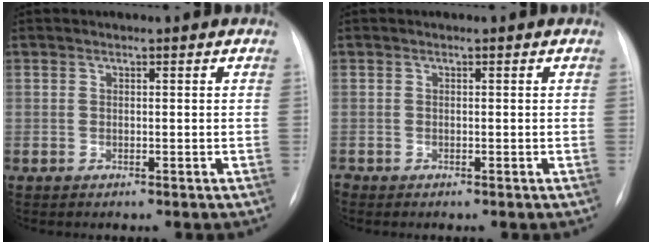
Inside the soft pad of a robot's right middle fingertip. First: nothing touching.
{"total": 0.0}